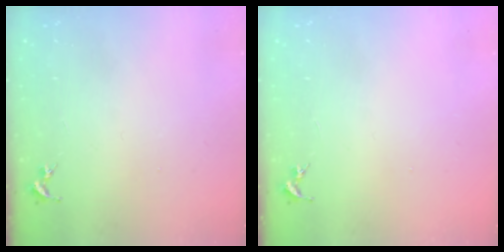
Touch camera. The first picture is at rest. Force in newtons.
{"total": 0.0}